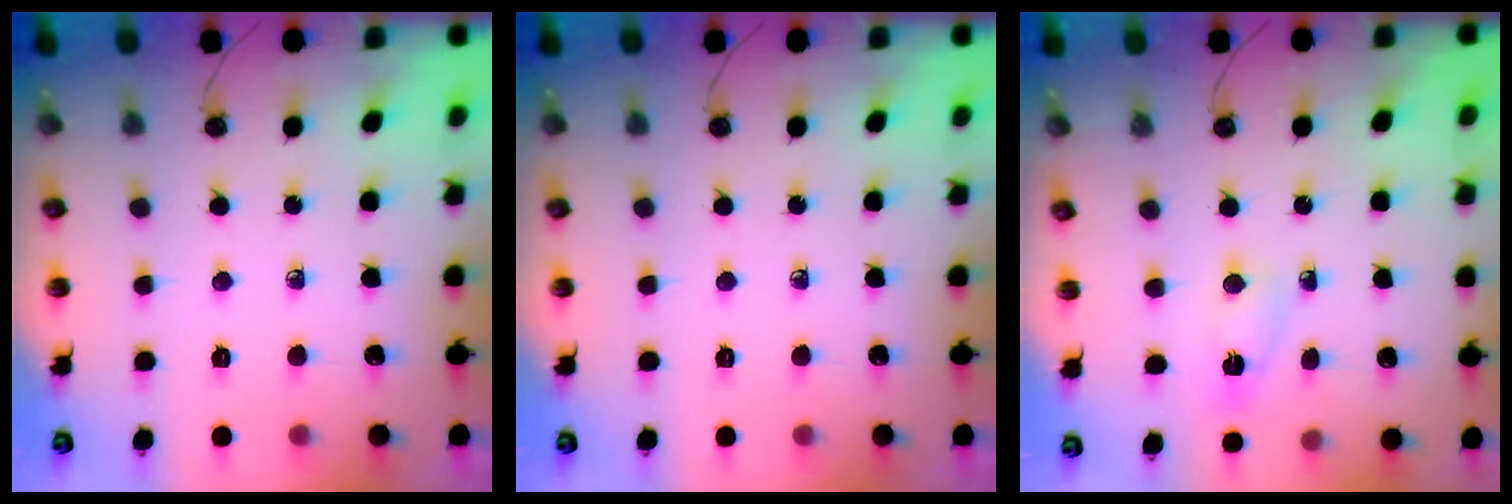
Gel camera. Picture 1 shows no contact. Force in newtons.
{"total": 0.0}
{"total": 3.3, "press": 3.3, "slide": 0.4}